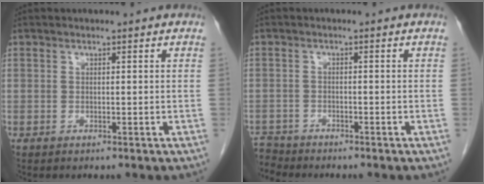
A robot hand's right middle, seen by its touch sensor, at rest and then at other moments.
{"total": 3.4, "force": [-3.3, 0.3, -0.7], "torque": [0.015, -0.013, -0.060]}